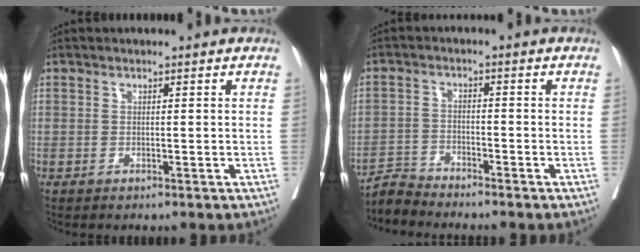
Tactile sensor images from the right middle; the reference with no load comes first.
{"total": 3.6, "force": [-3.4, -0.3, -0.9], "torque": [0.017, -0.014, -0.068]}